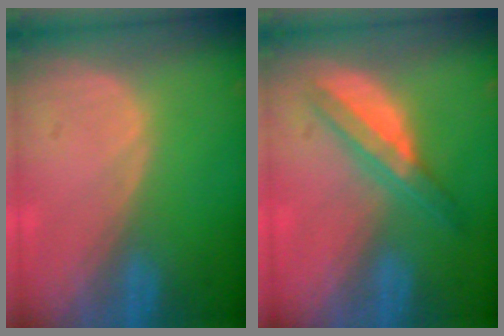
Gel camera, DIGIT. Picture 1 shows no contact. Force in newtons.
{"total": 5.7, "press": 5.3, "slide": 1.9}